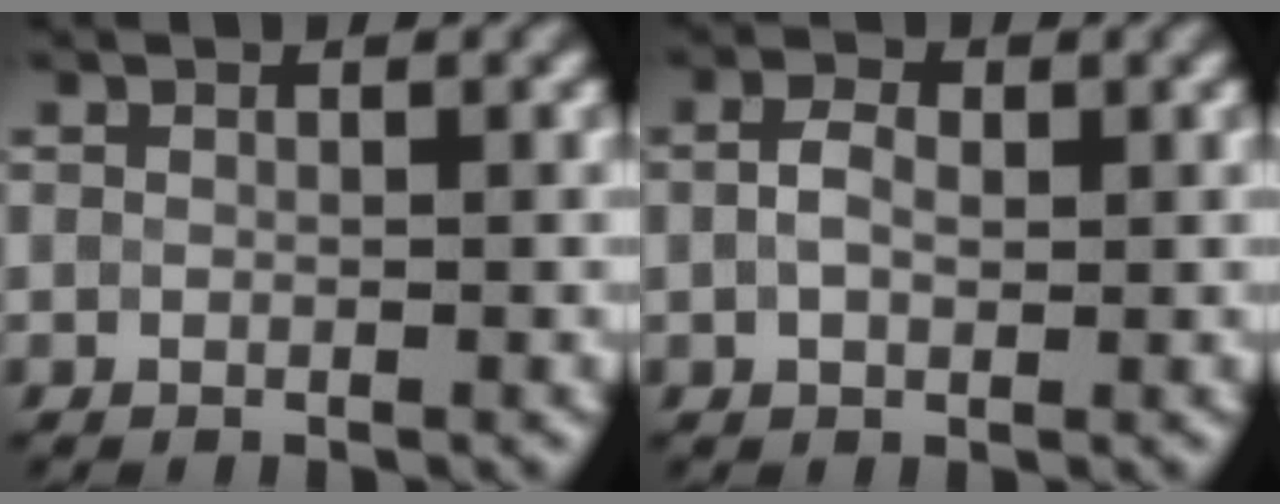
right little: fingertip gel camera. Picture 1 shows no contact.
{"total": 2.1, "force": [0.2, 1.2, 1.6], "torque": [-0.035, 0.009, 0.000]}